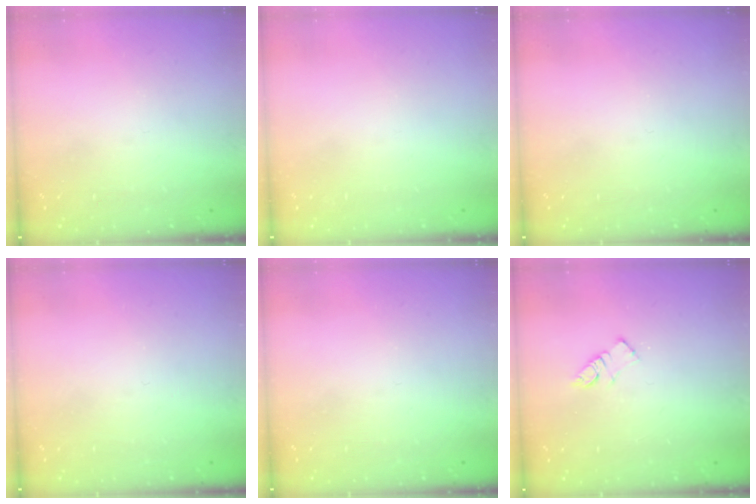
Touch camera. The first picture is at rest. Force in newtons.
{"total": 1.6, "press": 1.6, "slide": 0.1}
{"total": 0.0}
{"total": 0.0}
{"total": 0.0}
{"total": 5.8, "press": 5.8, "slide": 0.1}